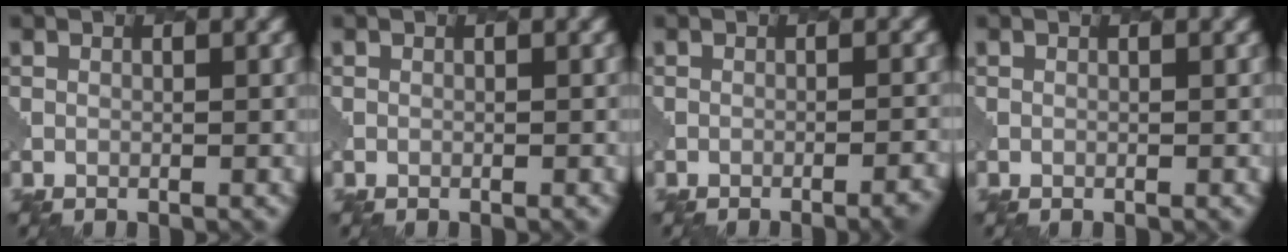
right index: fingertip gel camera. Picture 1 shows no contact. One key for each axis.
{"total": 0.0}
{"total": 2.8, "fx": -1.8, "fy": 0.8, "fz": 1.9, "tx": -0.011, "ty": 0.015, "tz": -0.025}
{"total": 0.0}